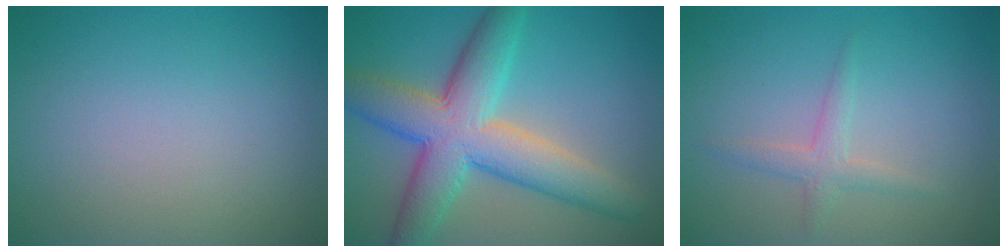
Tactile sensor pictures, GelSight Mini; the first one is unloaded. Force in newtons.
{"total": 9.4, "press": 9.3, "slide": 0.5}
{"total": 1.8, "press": 1.8, "slide": 0.1}